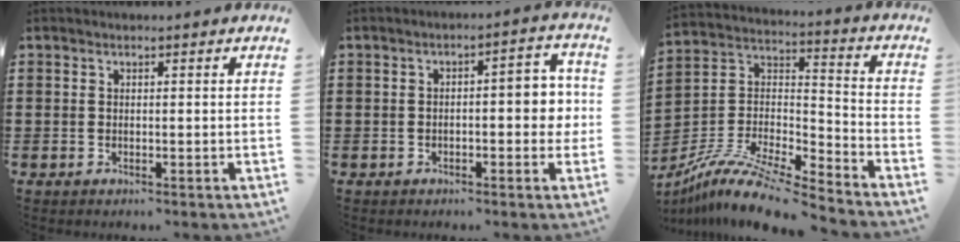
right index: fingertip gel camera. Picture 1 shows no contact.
{"total": 5.0, "force": [-0.7, 1.8, 4.6], "torque": [-0.064, 0.002, -0.017]}
{"total": 10.8, "force": [-9.5, 1.7, 4.9], "torque": [-0.102, 0.016, -0.193]}